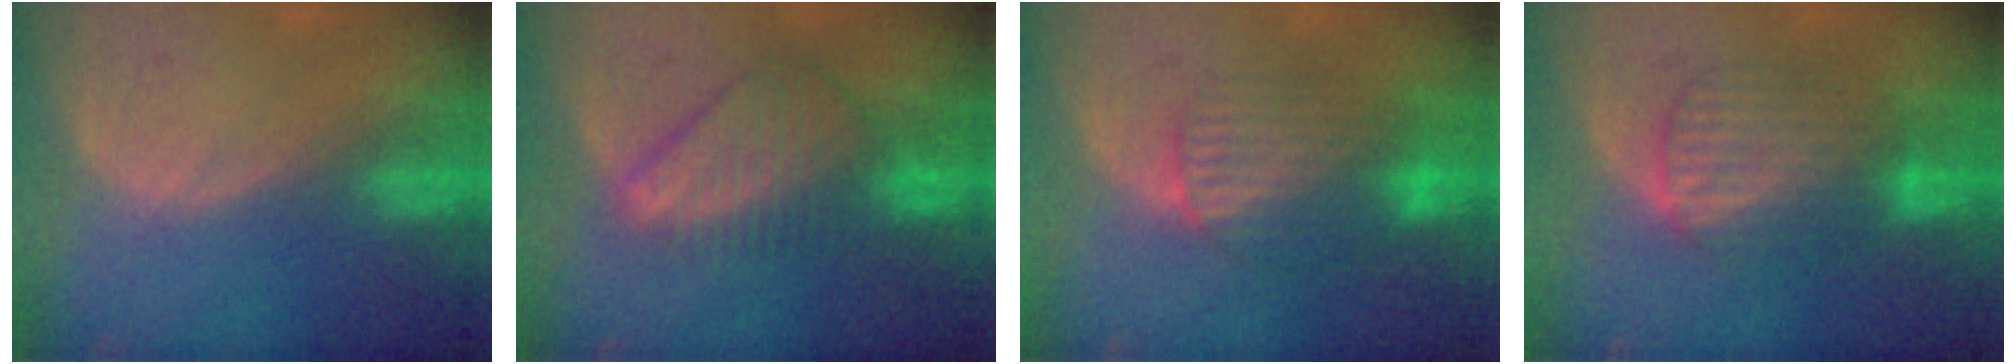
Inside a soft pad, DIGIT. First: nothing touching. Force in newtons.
{"total": 7.7, "press": 7.0, "slide": 3.2}
{"total": 8.1, "press": 7.4, "slide": 3.2}
{"total": 7.1, "press": 7.1, "slide": 0.2}